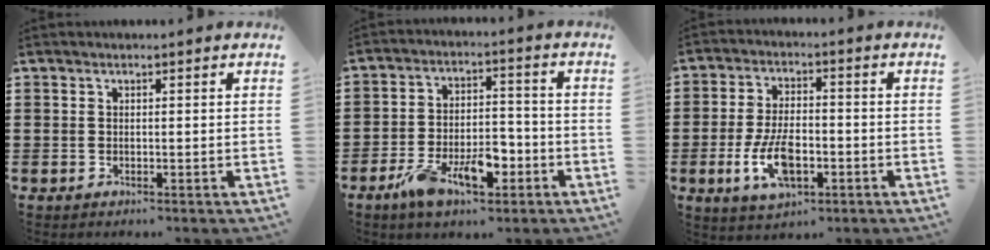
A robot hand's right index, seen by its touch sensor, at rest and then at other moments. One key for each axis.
{"total": 9.2, "fx": -4.4, "fy": 4.3, "fz": 6.8, "tx": -0.123, "ty": 0.006, "tz": -0.077}
{"total": 8.5, "fx": -2.8, "fy": 4.1, "fz": 6.9, "tx": -0.153, "ty": -0.004, "tz": -0.054}